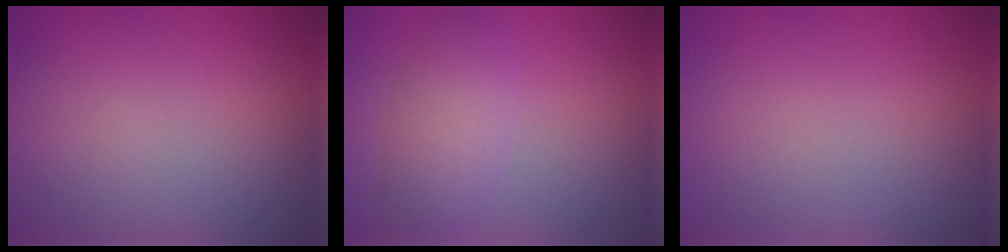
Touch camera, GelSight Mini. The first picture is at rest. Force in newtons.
{"total": 3.5, "press": 3.5, "slide": 0.2}
{"total": 0.0}